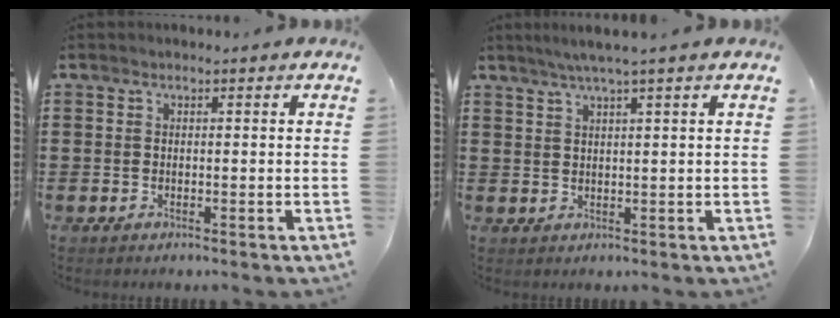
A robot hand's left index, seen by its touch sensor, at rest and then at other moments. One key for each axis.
{"total": 2.7, "fx": 1.9, "fy": -0.5, "fz": 1.9, "tx": -0.038, "ty": 0.000, "tz": 0.033}